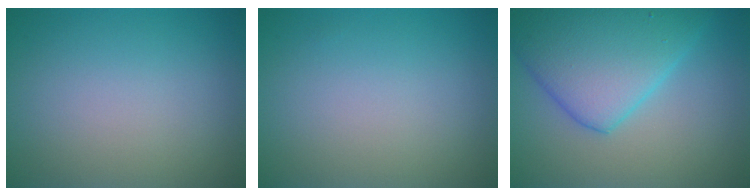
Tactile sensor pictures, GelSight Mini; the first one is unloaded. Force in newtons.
{"total": 0.0}
{"total": 8.2, "press": 8.2, "slide": 0.3}